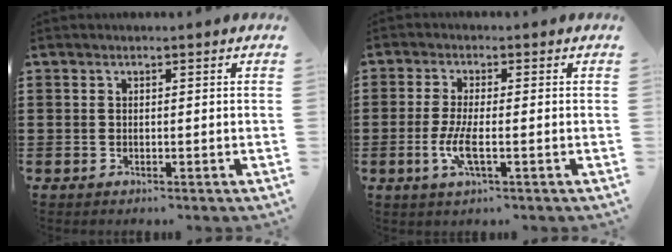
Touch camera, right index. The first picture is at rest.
{"total": 4.9, "force": [-1.4, 1.1, 4.6], "torque": [-0.098, -0.007, -0.030]}